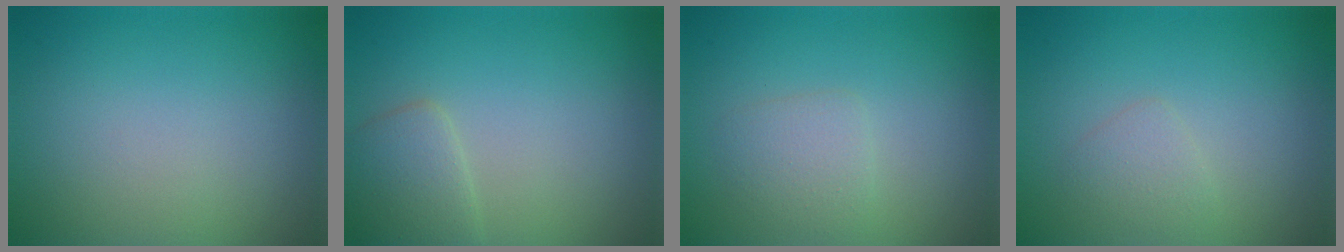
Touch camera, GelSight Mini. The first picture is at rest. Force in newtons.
{"total": 2.6, "press": 2.6, "slide": 0.1}
{"total": 1.9, "press": 1.9, "slide": 0.1}
{"total": 1.4, "press": 1.4, "slide": 0.1}